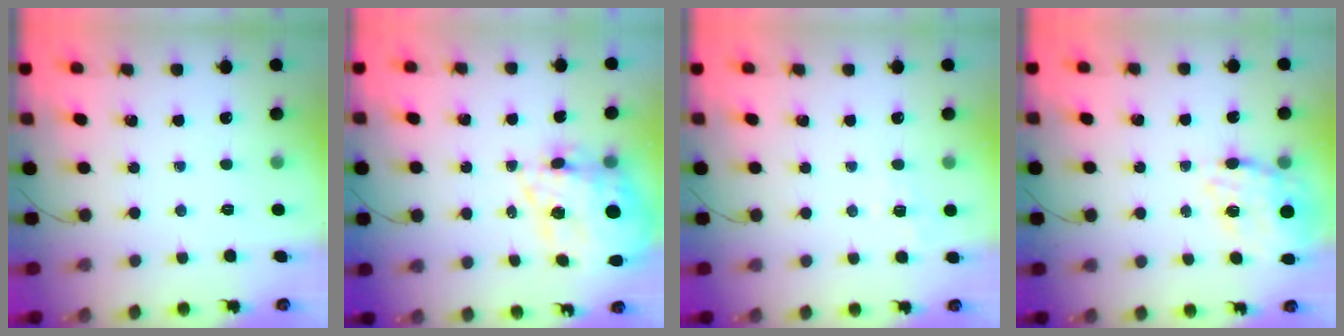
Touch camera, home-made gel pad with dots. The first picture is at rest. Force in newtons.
{"total": 12.2, "press": 11.6, "slide": 3.7}
{"total": 2.6, "press": 2.1, "slide": 1.6}
{"total": 16.0, "press": 15.6, "slide": 3.3}